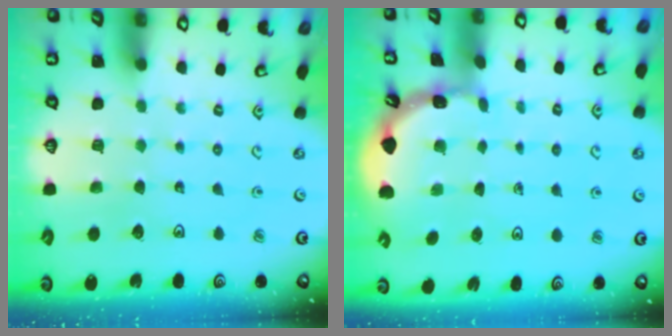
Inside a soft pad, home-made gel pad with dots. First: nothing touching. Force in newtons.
{"total": 1.5, "press": 1.5, "slide": 0.1}